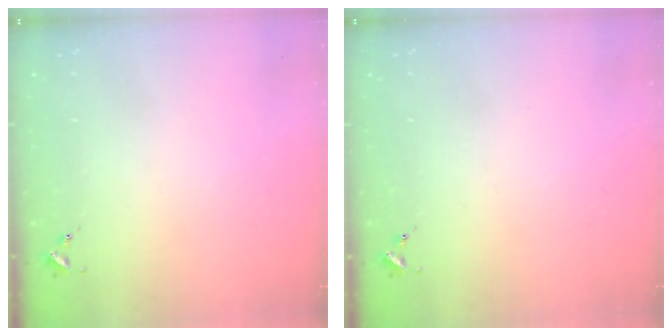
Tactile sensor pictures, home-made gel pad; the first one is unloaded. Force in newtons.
{"total": 0.0}